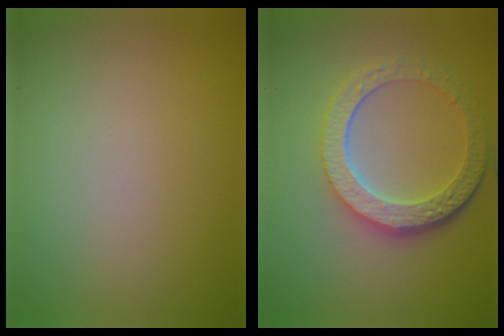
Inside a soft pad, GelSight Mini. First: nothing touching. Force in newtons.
{"total": 6.4, "press": 4.7, "slide": 4.3}